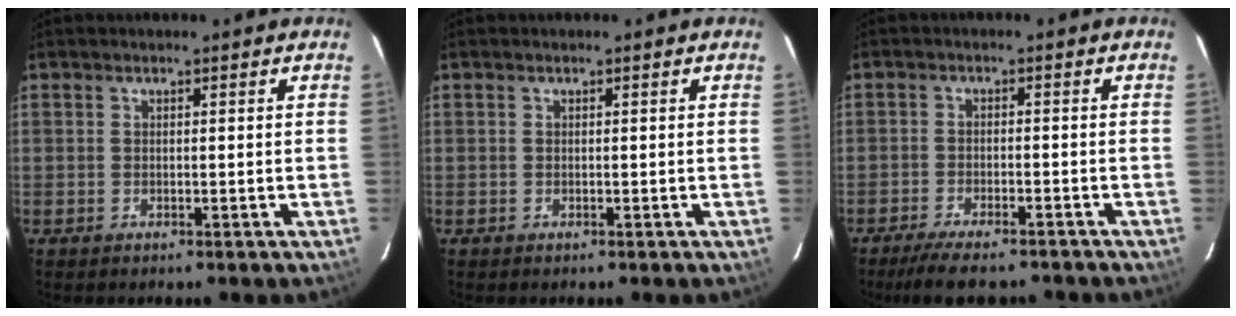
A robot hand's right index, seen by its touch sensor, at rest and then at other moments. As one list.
[{"total": 0.0}, {"total": 9.8, "force": [-8.3, 2.2, 4.8], "torque": [-0.106, -0.019, -0.133]}]